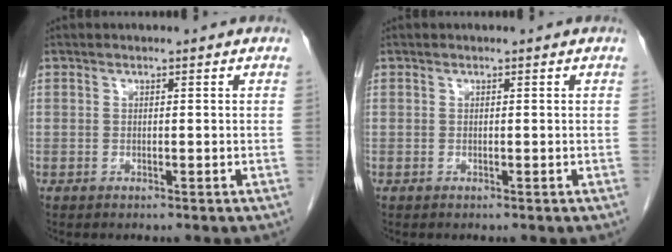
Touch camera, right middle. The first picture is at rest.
{"total": 0.0}